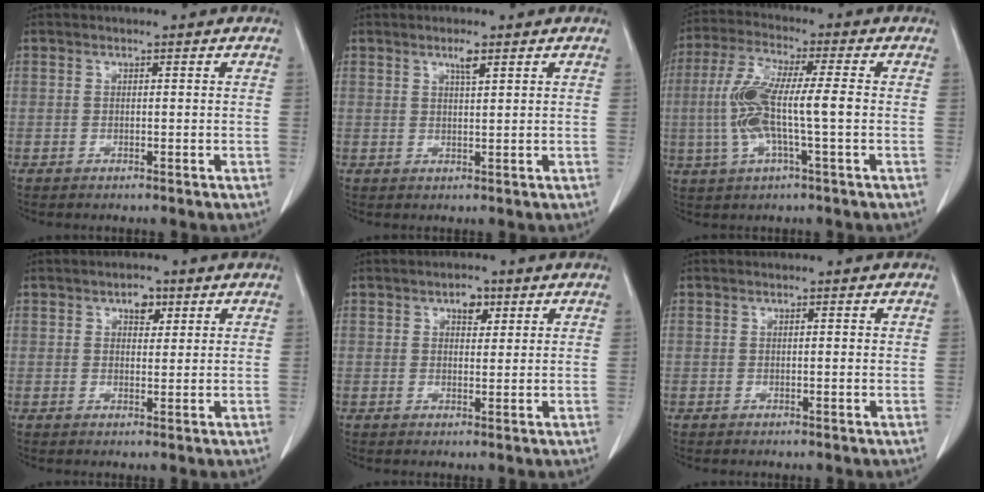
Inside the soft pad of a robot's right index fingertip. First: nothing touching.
{"total": 2.0, "force": [1.2, 0.1, 1.6], "torque": [-0.031, -0.001, 0.023]}
{"total": 10.5, "force": [-1.0, 1.4, 10.3], "torque": [-0.217, 0.012, -0.023]}
{"total": 2.5, "force": [1.3, 1.3, 1.6], "torque": [-0.024, 0.002, 0.021]}
{"total": 2.8, "force": [1.4, 1.6, 1.8], "torque": [-0.024, 0.004, 0.022]}
{"total": 0.7, "force": [0.2, 0.1, 0.7], "torque": [-0.012, 0.001, 0.002]}